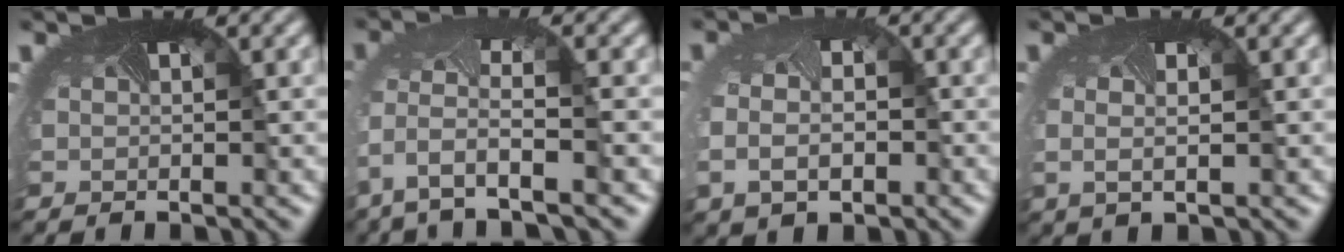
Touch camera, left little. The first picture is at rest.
{"total": 4.8, "force": [-2.5, 1.7, 3.7], "torque": [-0.111, -0.024, -0.042]}
{"total": 4.0, "force": [-1.0, 2.9, 2.6], "torque": [-0.073, -0.026, -0.006]}
{"total": 1.0, "force": [-0.1, 0.3, 1.0], "torque": [-0.030, -0.009, 0.003]}